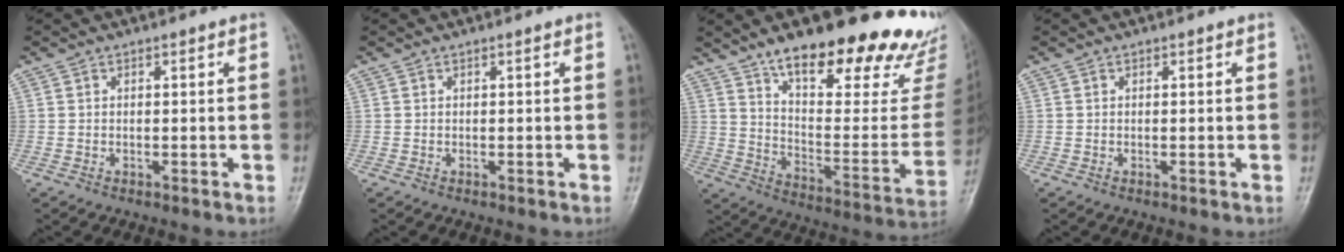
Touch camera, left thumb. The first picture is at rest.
{"total": 0.0}
{"total": 30.9, "force": [21.8, 10.0, 19.5], "torque": [-0.236, -0.090, 0.312]}
{"total": 0.0}